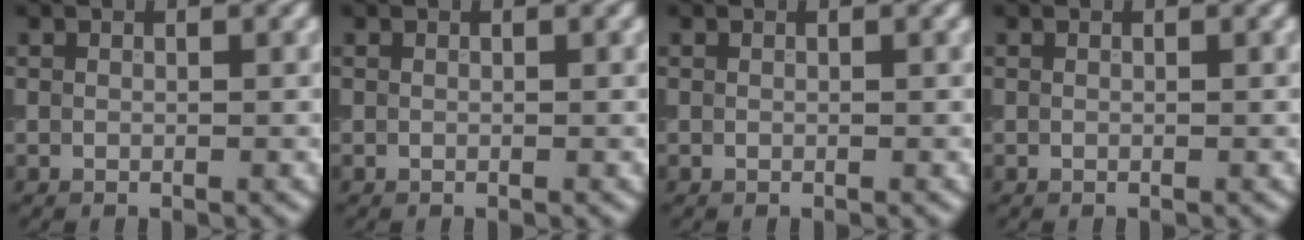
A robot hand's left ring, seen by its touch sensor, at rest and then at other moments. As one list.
[{"total": 0.0}, {"total": 0.0}, {"total": 0.0}]